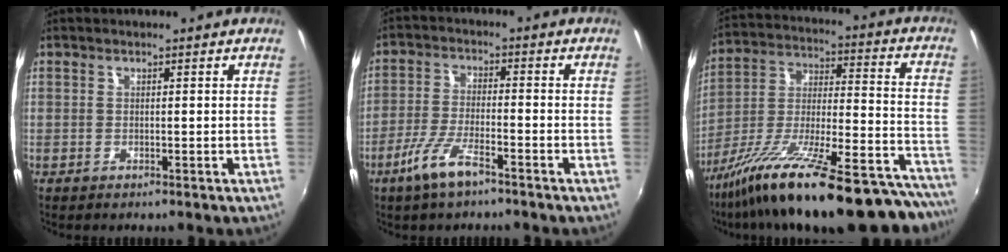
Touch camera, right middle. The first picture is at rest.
{"total": 6.5, "force": [-3.9, 1.4, 5.0], "torque": [-0.110, -0.006, -0.080]}
{"total": 31.7, "force": [-25.4, 6.4, 17.9], "torque": [-0.254, -0.032, -0.374]}